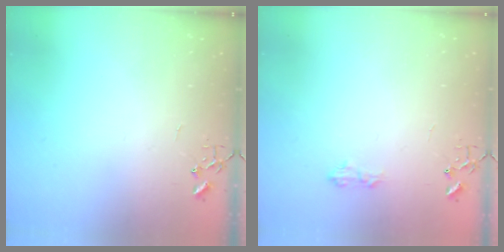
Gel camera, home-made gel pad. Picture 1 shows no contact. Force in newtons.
{"total": 5.9, "press": 5.9, "slide": 0.8}